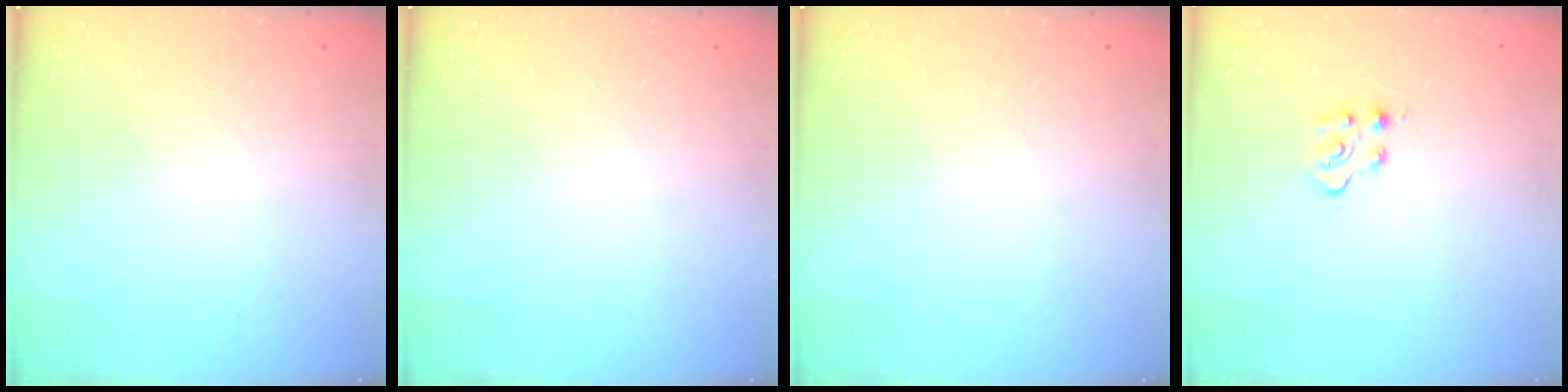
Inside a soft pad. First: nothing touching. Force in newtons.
{"total": 0.0}
{"total": 0.0}
{"total": 4.1, "press": 4.1, "slide": 0.5}